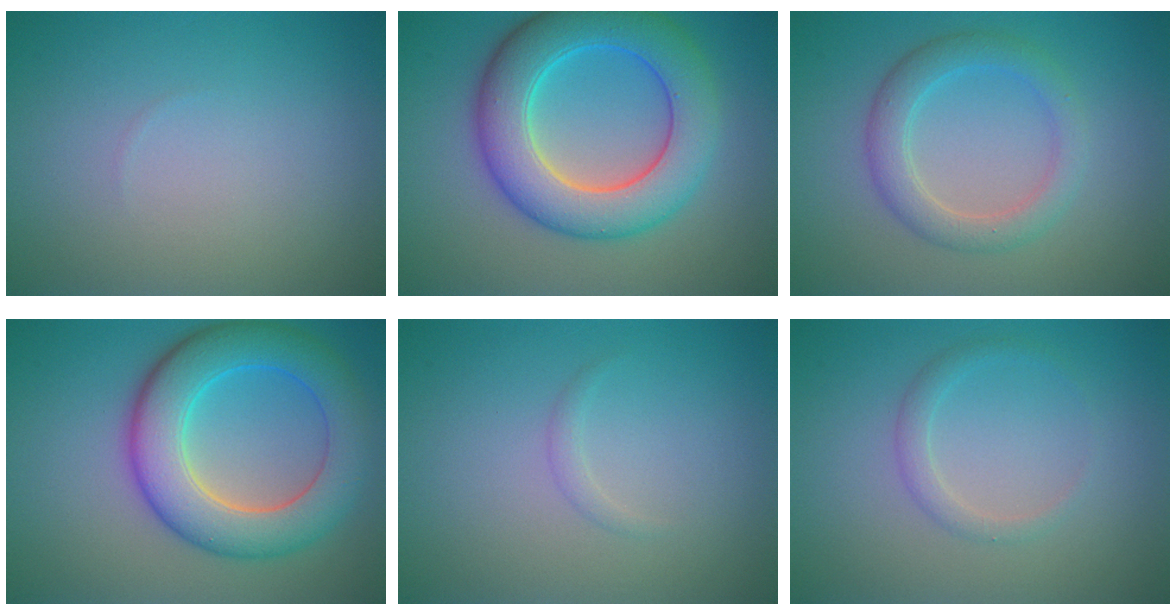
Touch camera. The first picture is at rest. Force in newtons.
{"total": 8.9, "press": 8.9, "slide": 0.3}
{"total": 3.5, "press": 3.5, "slide": 0.1}
{"total": 8.3, "press": 8.3, "slide": 0.4}
{"total": 0.7, "press": 0.7, "slide": 0.0}
{"total": 1.5, "press": 1.5, "slide": 0.0}